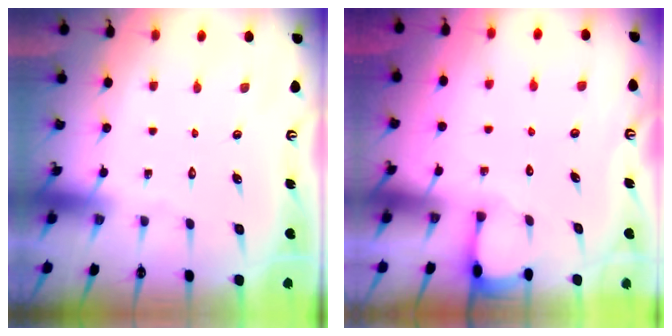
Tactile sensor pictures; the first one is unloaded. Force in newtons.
{"total": 0.9, "press": 0.8, "slide": 0.2}